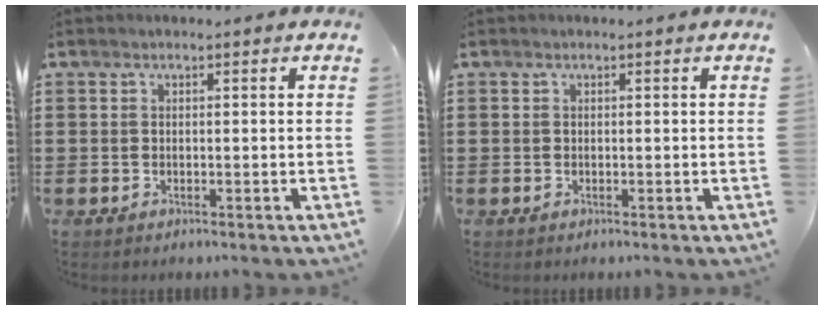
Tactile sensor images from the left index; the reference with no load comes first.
{"total": 0.0}